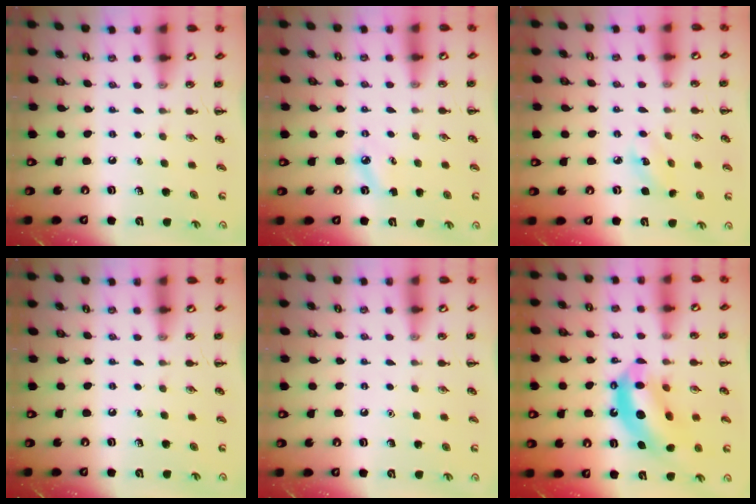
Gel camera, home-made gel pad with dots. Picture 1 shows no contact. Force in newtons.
{"total": 4.1, "press": 3.9, "slide": 1.5}
{"total": 3.7, "press": 3.6, "slide": 0.7}
{"total": 0.0}
{"total": 1.6, "press": 1.6, "slide": 0.1}
{"total": 12.4, "press": 12.0, "slide": 3.2}